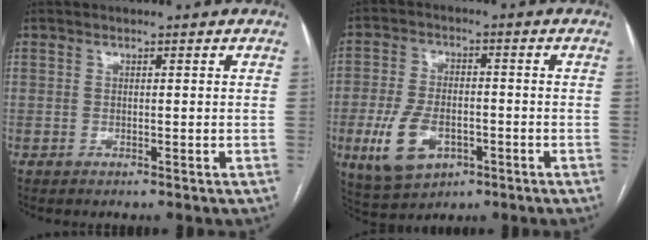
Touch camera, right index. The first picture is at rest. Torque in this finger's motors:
{"motor_torque": [-0.05, -0.14, -0.62, -0.21]}